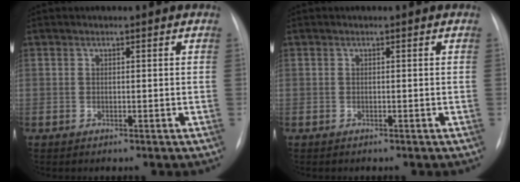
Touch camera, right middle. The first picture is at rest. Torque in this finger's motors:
{"motor_torque": [-0.16, 0.03, -0.14, -0.02]}